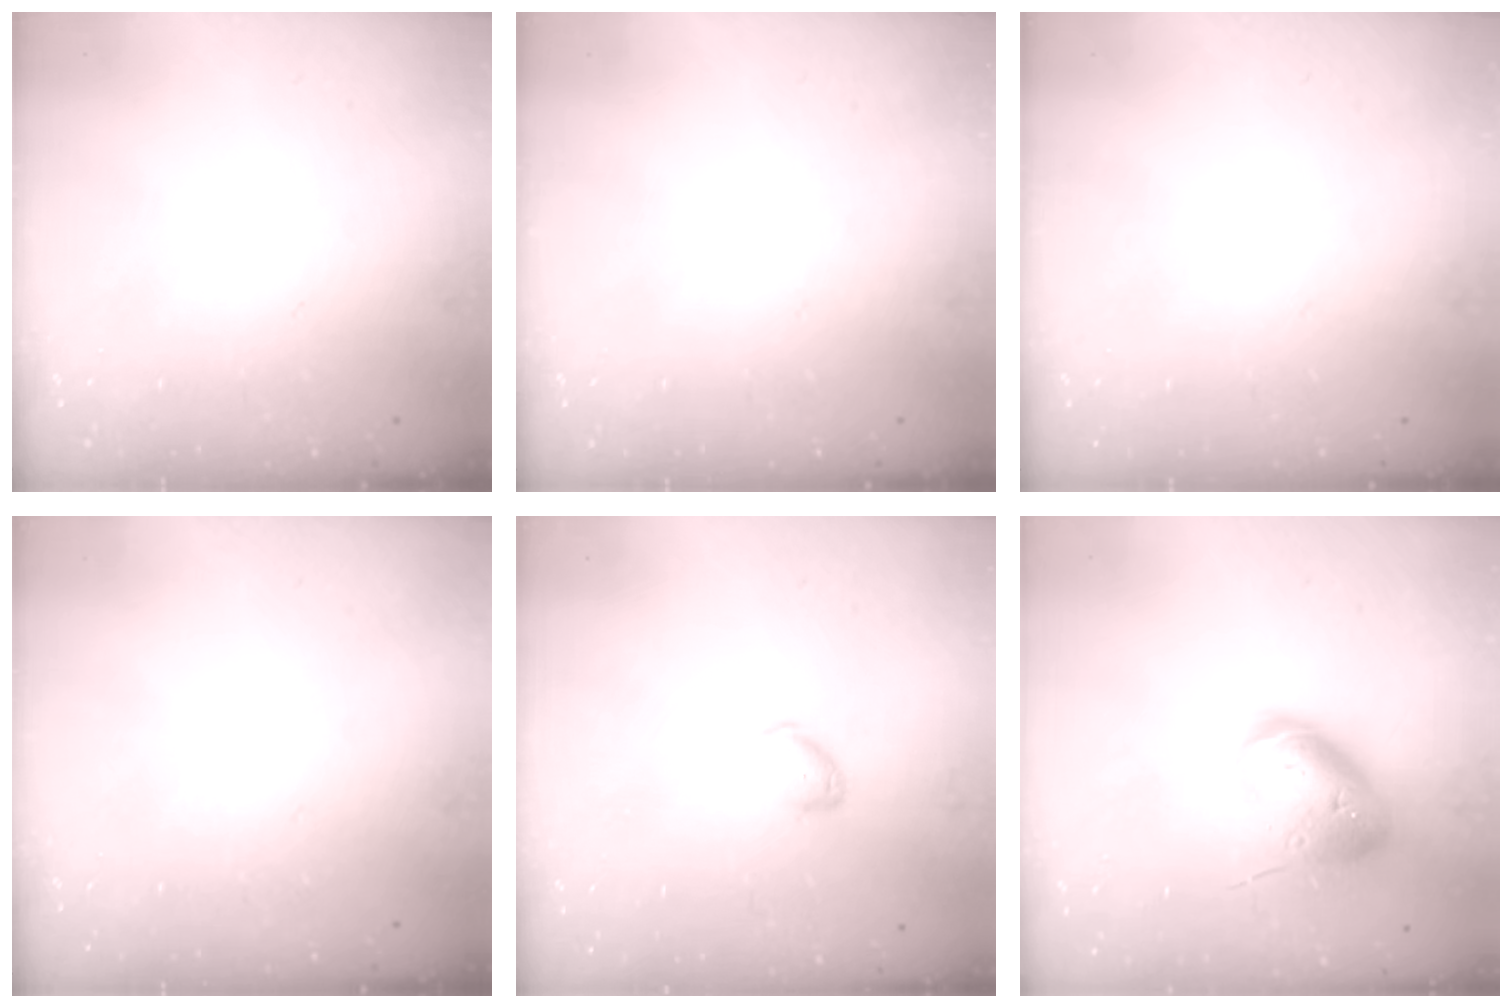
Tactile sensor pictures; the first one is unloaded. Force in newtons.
{"total": 0.0}
{"total": 0.0}
{"total": 0.0}
{"total": 5.1, "press": 5.0, "slide": 0.8}
{"total": 15.5, "press": 15.3, "slide": 2.4}